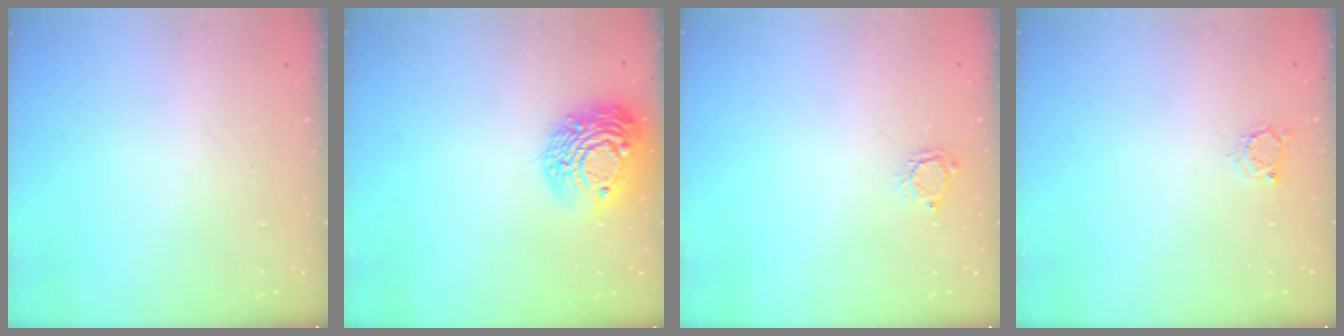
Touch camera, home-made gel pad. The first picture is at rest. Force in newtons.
{"total": 14.6, "press": 14.6, "slide": 1.1}
{"total": 3.8, "press": 3.8, "slide": 0.4}
{"total": 2.9, "press": 2.9, "slide": 0.4}